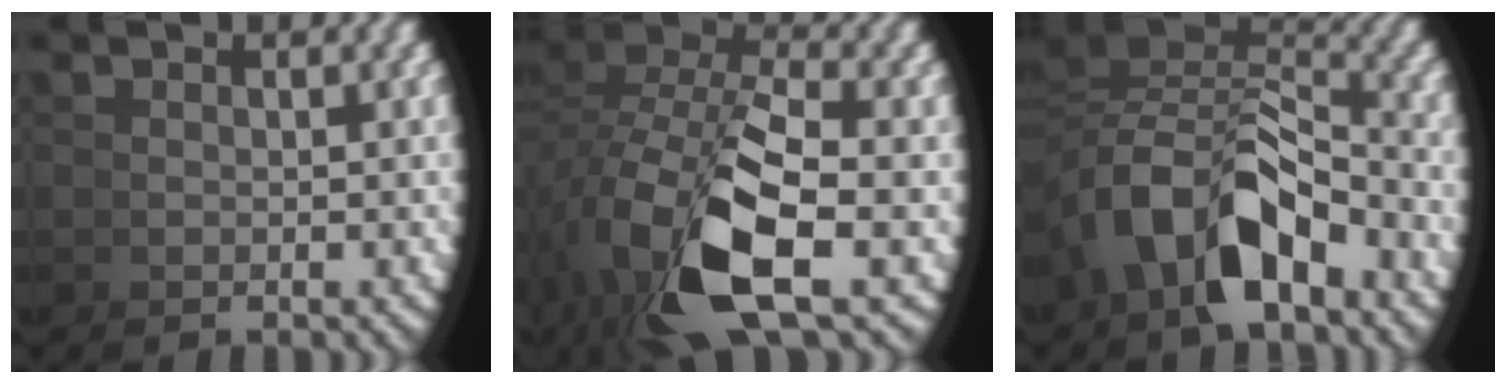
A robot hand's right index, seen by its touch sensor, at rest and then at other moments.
{"total": 10.3, "force": [-0.9, 5.6, 8.6], "torque": [-0.182, -0.033, 0.003]}
{"total": 7.9, "force": [-0.1, 5.1, 6.0], "torque": [-0.117, -0.012, 0.003]}